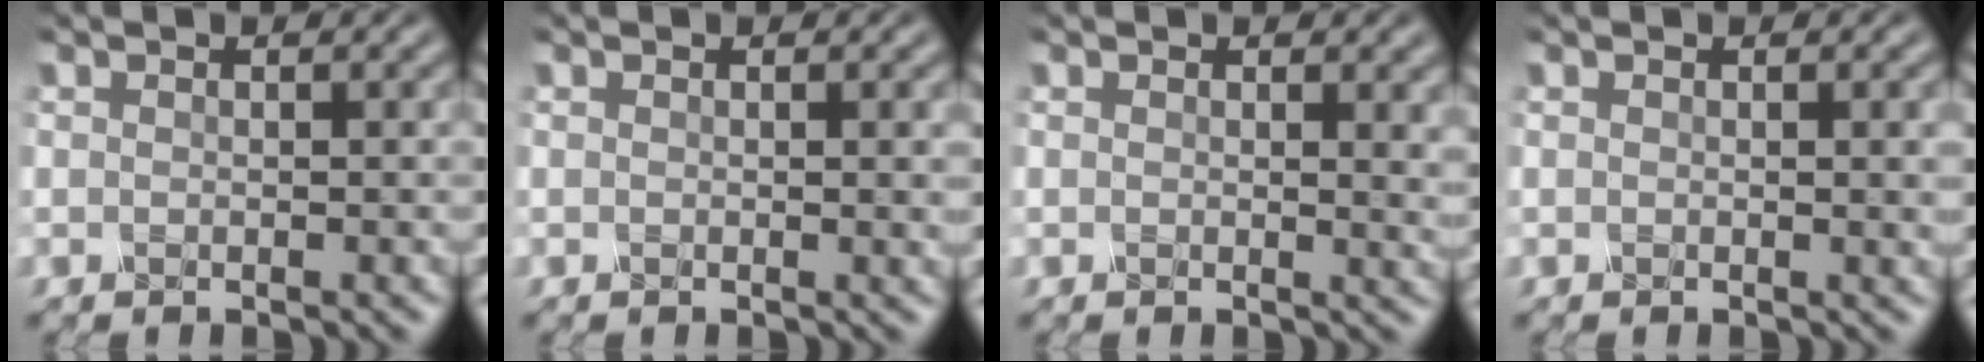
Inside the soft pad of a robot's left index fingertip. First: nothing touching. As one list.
[{"total": 1.2, "force": [0.3, 0.1, 1.1], "torque": [-0.014, -0.005, 0.006]}, {"total": 1.7, "force": [0.7, 0.4, 1.5], "torque": [-0.019, -0.006, 0.013]}, {"total": 1.7, "force": [0.3, 0.3, 1.7], "torque": [-0.019, -0.005, 0.006]}]